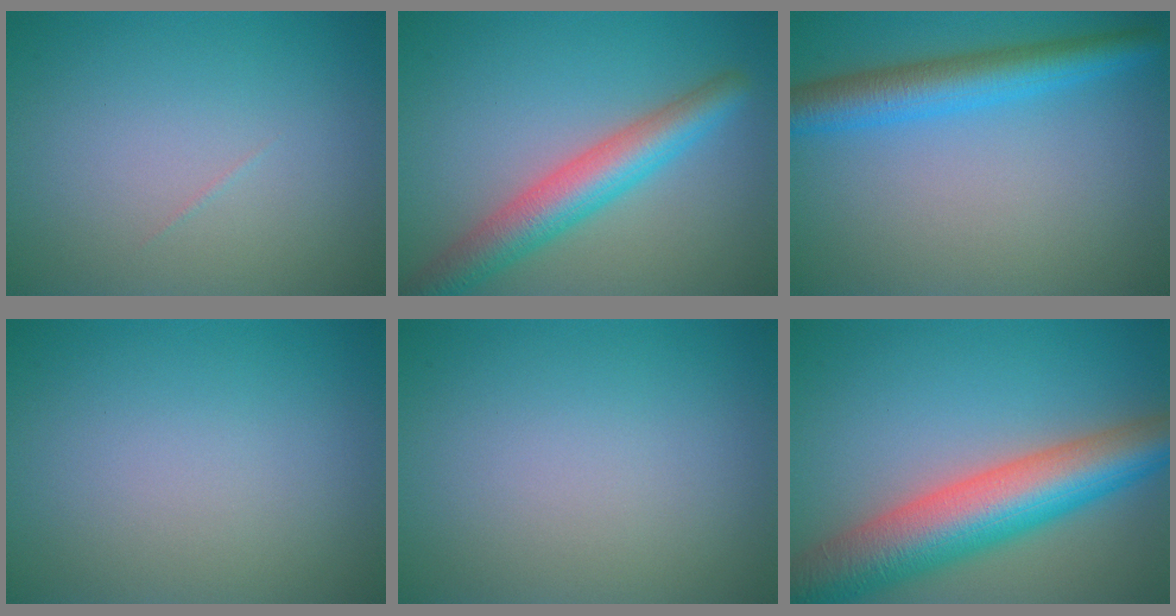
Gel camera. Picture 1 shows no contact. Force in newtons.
{"total": 5.6, "press": 5.6, "slide": 0.3}
{"total": 5.2, "press": 5.2, "slide": 0.0}
{"total": 0.0}
{"total": 0.0}
{"total": 10.3, "press": 10.3, "slide": 0.5}